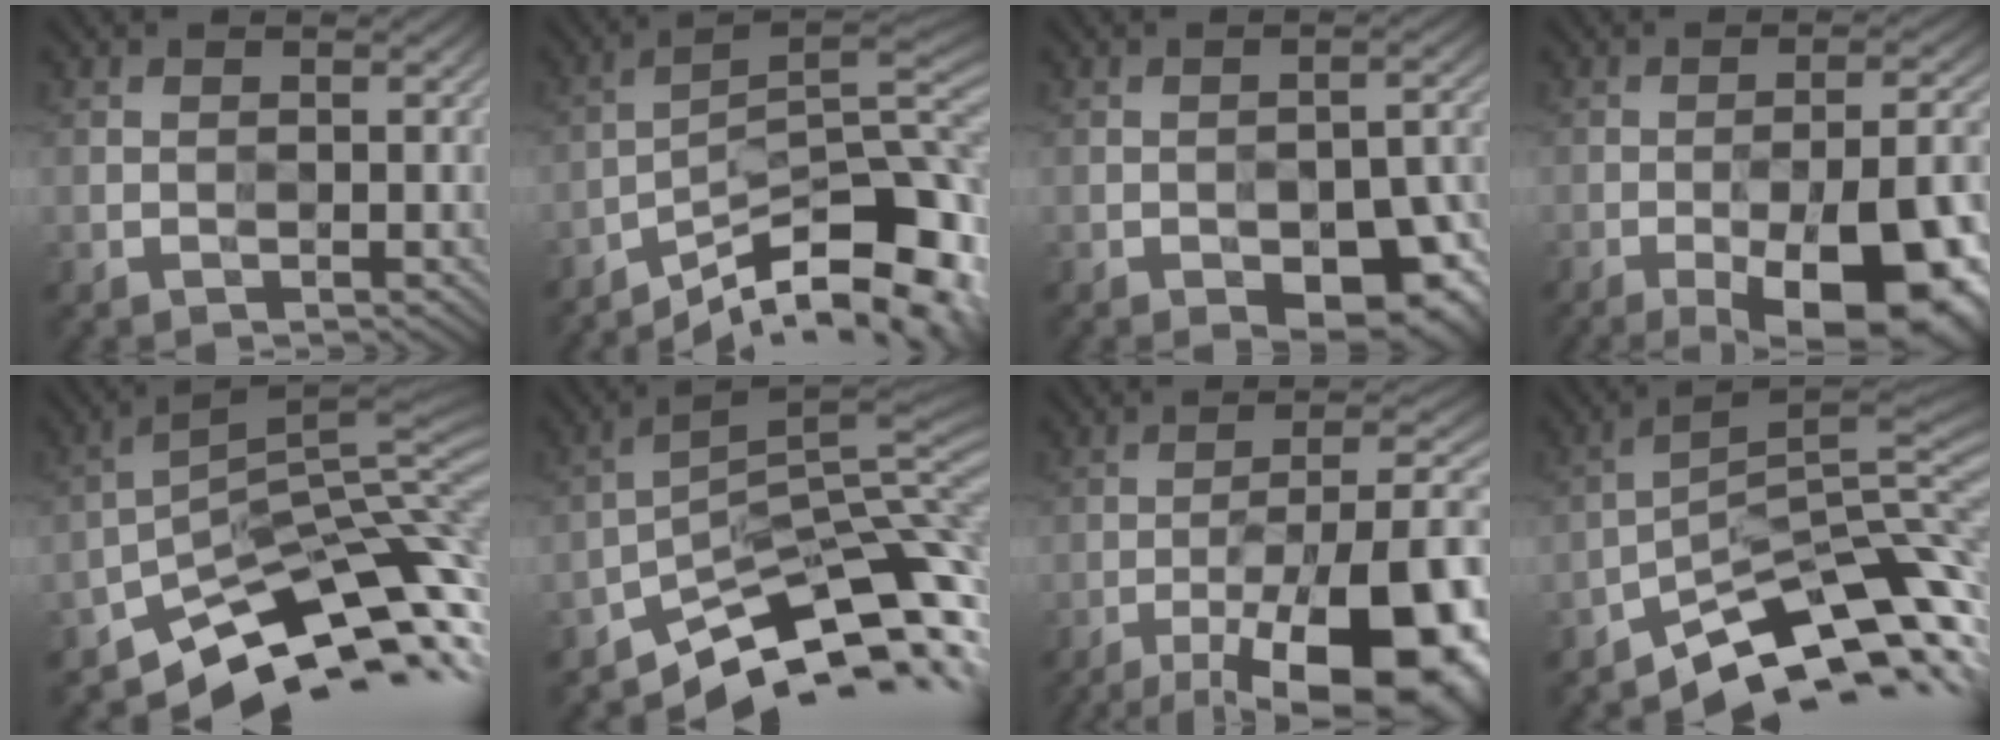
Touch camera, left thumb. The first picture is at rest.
{"total": 13.5, "force": [-9.0, 3.4, 9.5], "torque": [-0.166, -0.010, -0.147]}
{"total": 10.5, "force": [-5.5, 4.7, 7.6], "torque": [-0.105, -0.006, -0.075]}
{"total": 15.8, "force": [-7.3, 5.5, 12.9], "torque": [-0.175, 0.000, -0.108]}
{"total": 13.9, "force": [-8.5, 5.5, 9.6], "torque": [-0.173, -0.002, -0.144]}
{"total": 11.7, "force": [-7.9, 3.9, 7.8], "torque": [-0.129, 0.003, -0.143]}
{"total": 18.7, "force": [-9.6, 6.9, 14.5], "torque": [-0.189, -0.005, -0.142]}
{"total": 11.2, "force": [-7.2, 3.6, 7.7], "torque": [-0.112, 0.001, -0.136]}